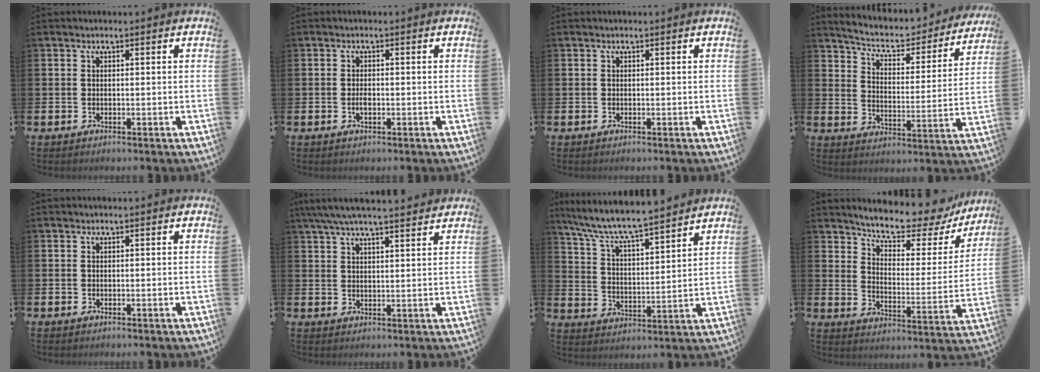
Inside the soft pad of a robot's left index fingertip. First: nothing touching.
{"total": 1.3, "force": [-0.3, 0.6, 1.1], "torque": [-0.021, 0.001, -0.007]}
{"total": 0.0}
{"total": 6.0, "force": [5.6, 1.6, 1.7], "torque": [-0.054, -0.044, 0.087]}
{"total": 0.0}
{"total": 5.8, "force": [5.3, 0.4, 2.2], "torque": [-0.050, -0.017, 0.096]}
{"total": 7.7, "force": [7.3, 0.3, 2.5], "torque": [-0.078, -0.057, 0.124]}
{"total": 8.7, "force": [7.9, 1.9, 3.3], "torque": [-0.081, -0.058, 0.130]}